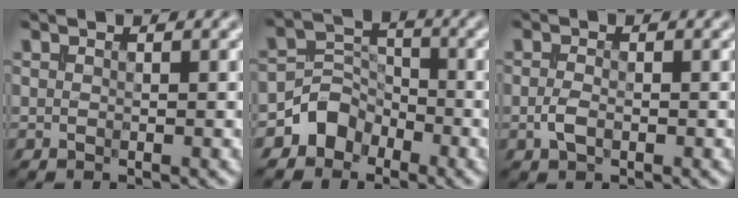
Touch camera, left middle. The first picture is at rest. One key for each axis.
{"total": 3.1, "fx": -1.9, "fy": 2.4, "fz": 0.4, "tx": 0.007, "ty": 0.010, "tz": -0.040}
{"total": 1.5, "fx": -0.4, "fy": 0.9, "fz": 1.2, "tx": -0.024, "ty": -0.001, "tz": -0.011}